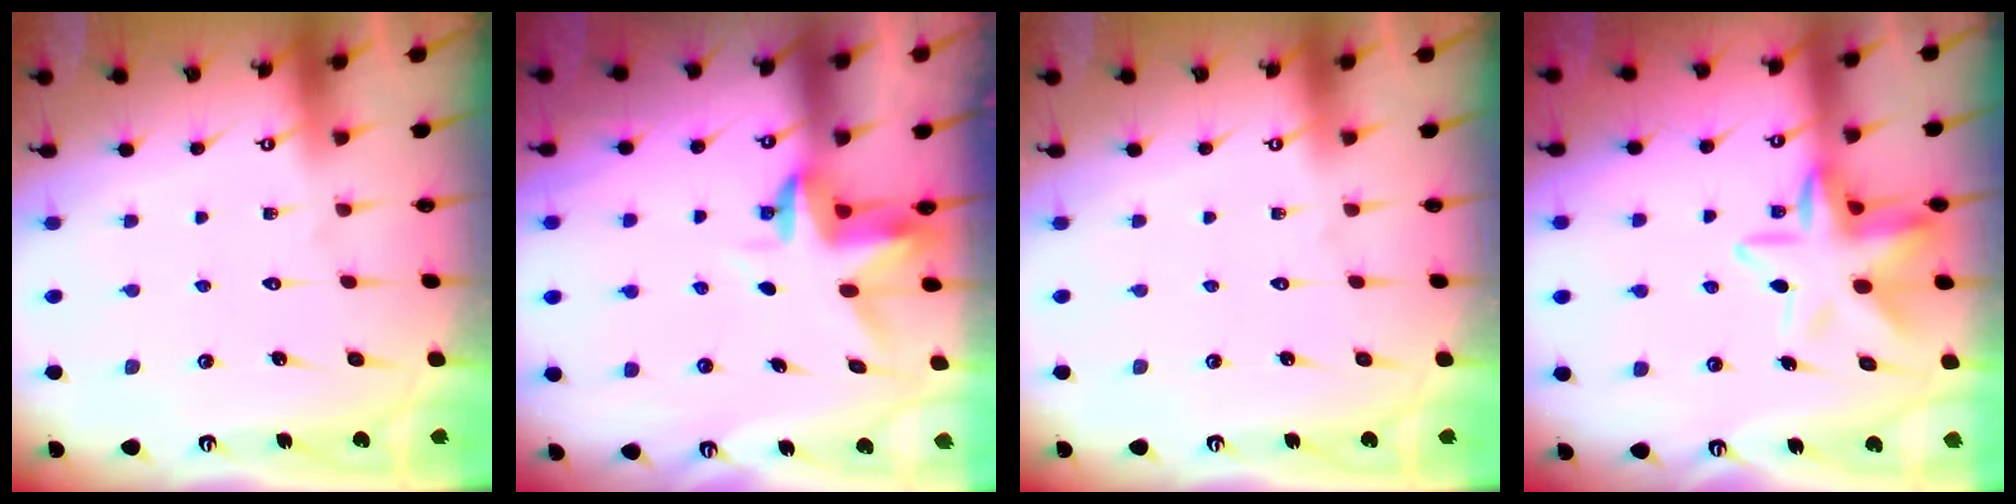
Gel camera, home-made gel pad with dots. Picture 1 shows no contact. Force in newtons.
{"total": 3.3, "press": 3.3, "slide": 0.4}
{"total": 0.0}
{"total": 11.6, "press": 11.4, "slide": 1.6}